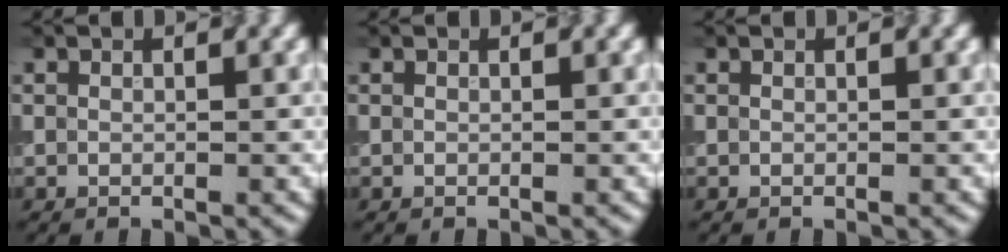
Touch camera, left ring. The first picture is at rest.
{"total": 0.0}
{"total": 0.0}